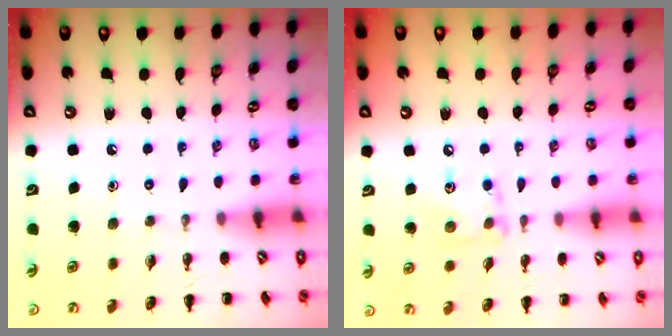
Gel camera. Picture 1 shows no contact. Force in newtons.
{"total": 8.1, "press": 8.1, "slide": 0.4}